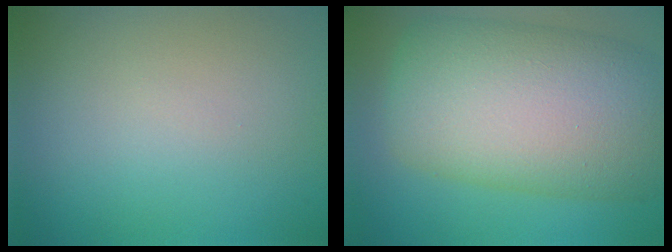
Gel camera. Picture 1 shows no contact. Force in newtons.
{"total": 14.0, "press": 14.0, "slide": 0.5}